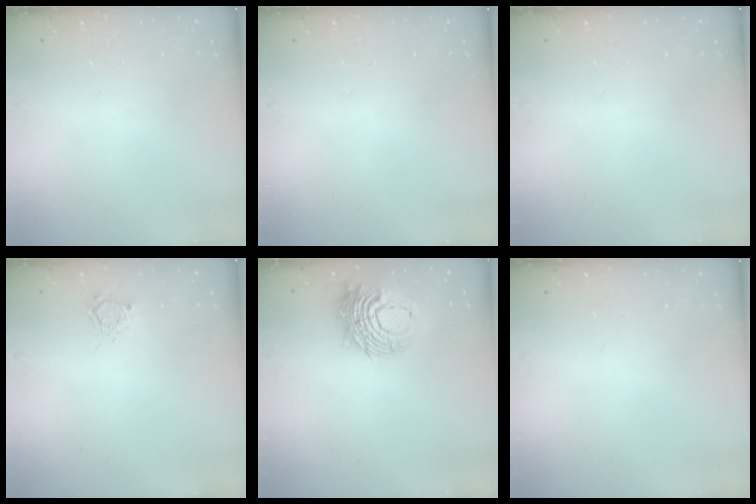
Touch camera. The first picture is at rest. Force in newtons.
{"total": 0.0}
{"total": 0.0}
{"total": 3.7, "press": 3.7, "slide": 0.4}
{"total": 12.2, "press": 12.1, "slide": 1.3}
{"total": 0.0}